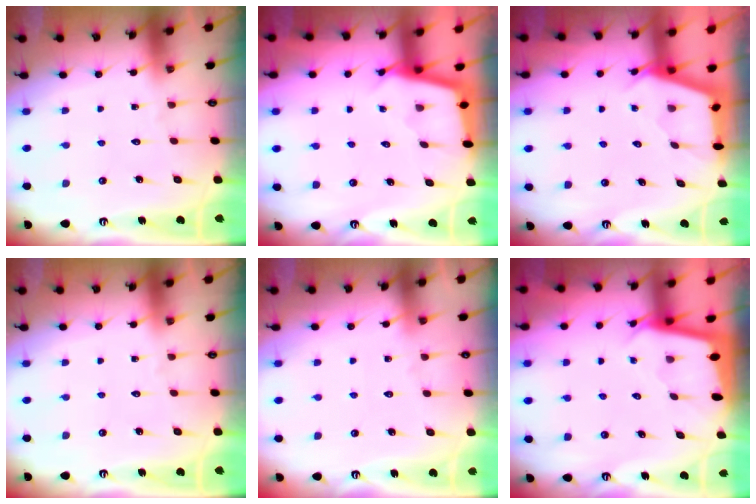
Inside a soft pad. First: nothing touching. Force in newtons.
{"total": 2.4, "press": 2.4, "slide": 0.2}
{"total": 2.7, "press": 2.7, "slide": 0.3}
{"total": 0.0}
{"total": 2.8, "press": 2.7, "slide": 0.4}
{"total": 2.1, "press": 2.1, "slide": 0.1}